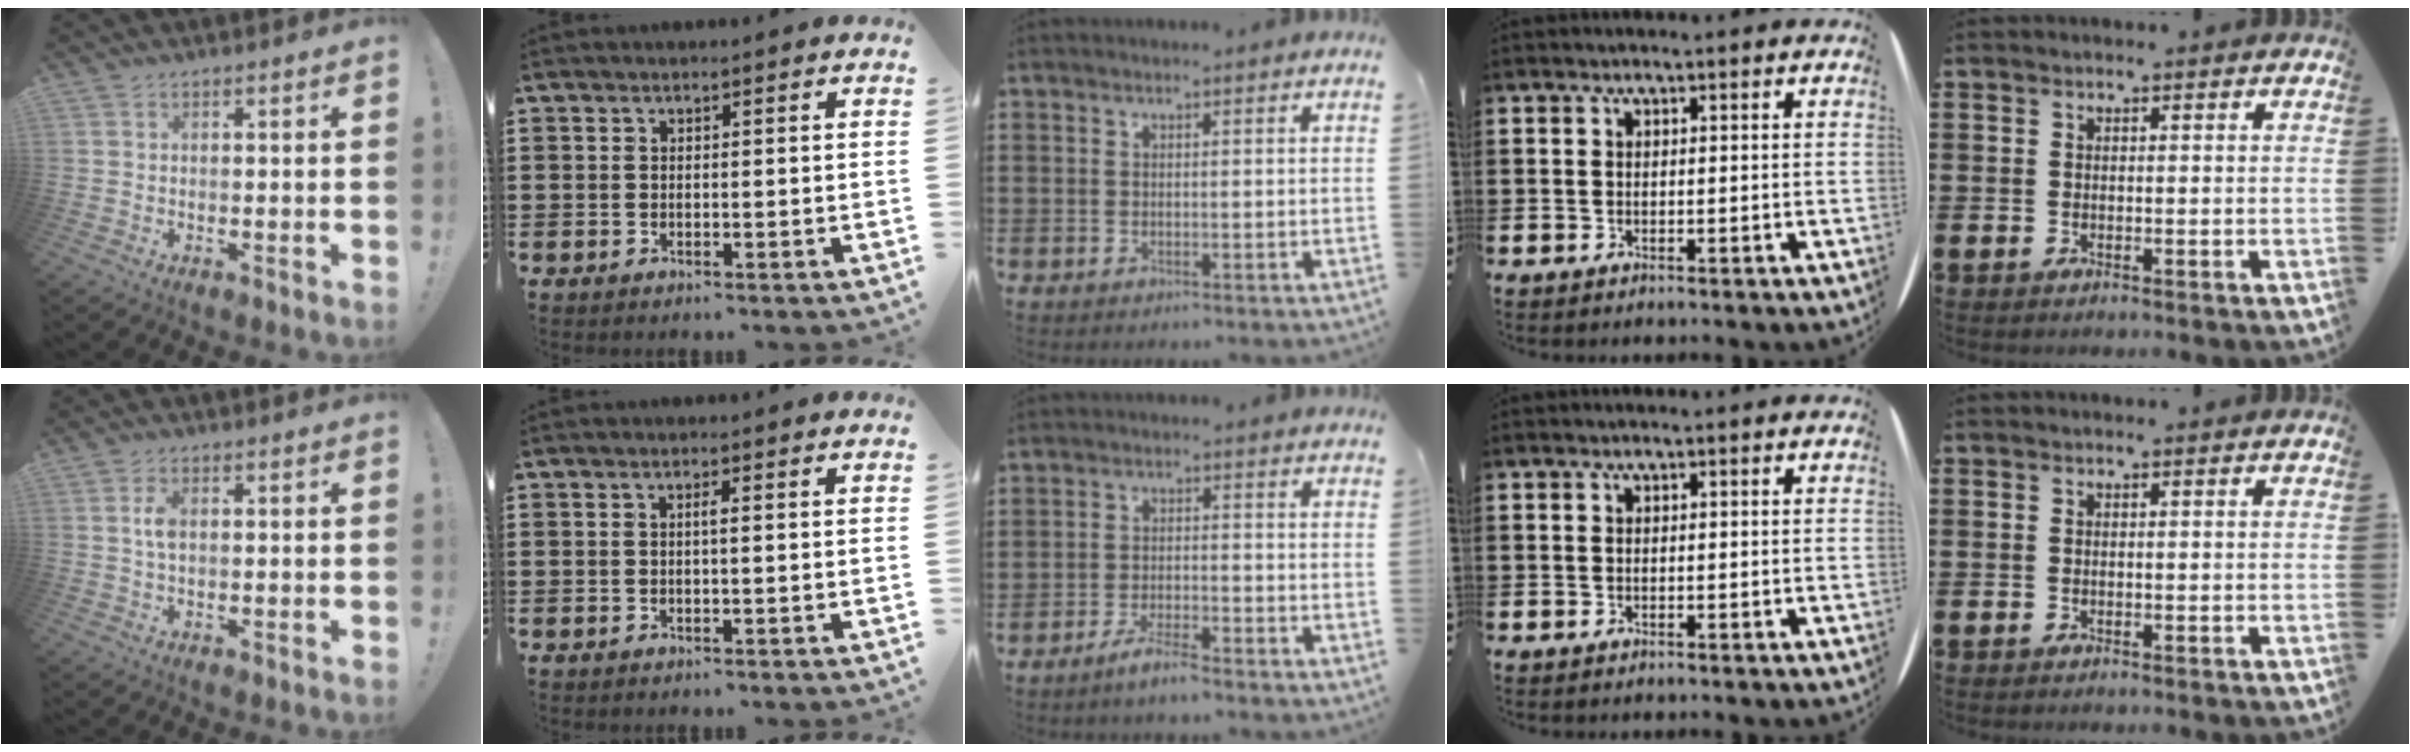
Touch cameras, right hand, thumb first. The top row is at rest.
{"thumb": {"total": 3.4, "force": [0.4, 1.8, 2.8], "torque": [-0.041, 0.001, 0.002]}, "index": {"total": 0.8, "force": [0.0, -0.1, 0.8], "torque": [-0.016, -0.003, 0.000]}, "middle": {"total": 3.3, "force": [-2.9, 0.2, 1.6], "torque": [-0.035, 0.003, -0.057]}}